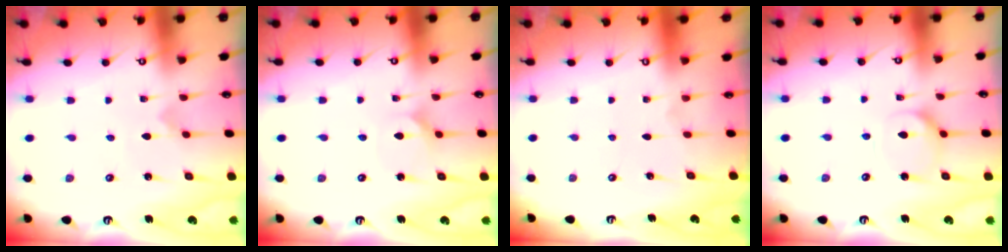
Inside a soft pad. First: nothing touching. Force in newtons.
{"total": 2.4, "press": 2.4, "slide": 0.2}
{"total": 0.0}
{"total": 9.1, "press": 9.0, "slide": 1.0}